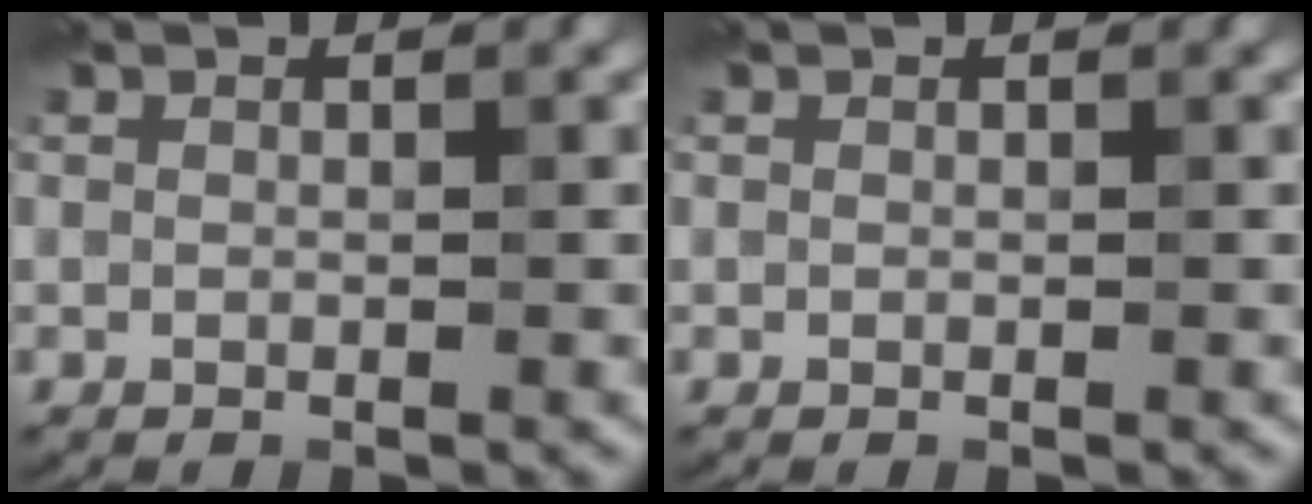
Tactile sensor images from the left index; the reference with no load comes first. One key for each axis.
{"total": 0.0}